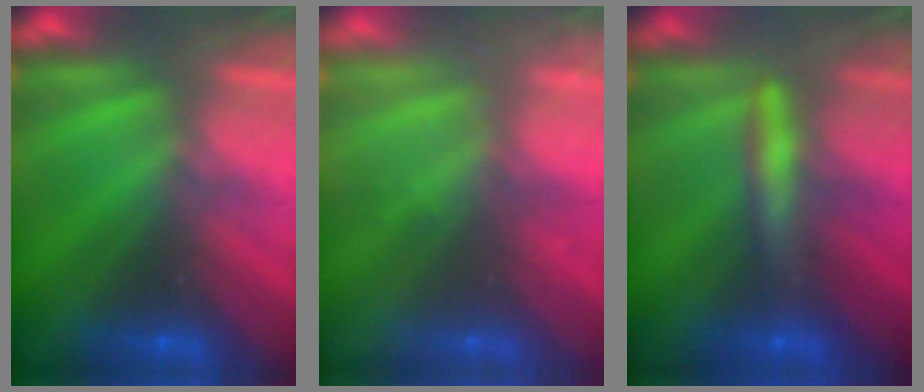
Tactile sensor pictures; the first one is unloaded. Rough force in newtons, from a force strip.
{"total": 2.3}
{"total": 2.5}